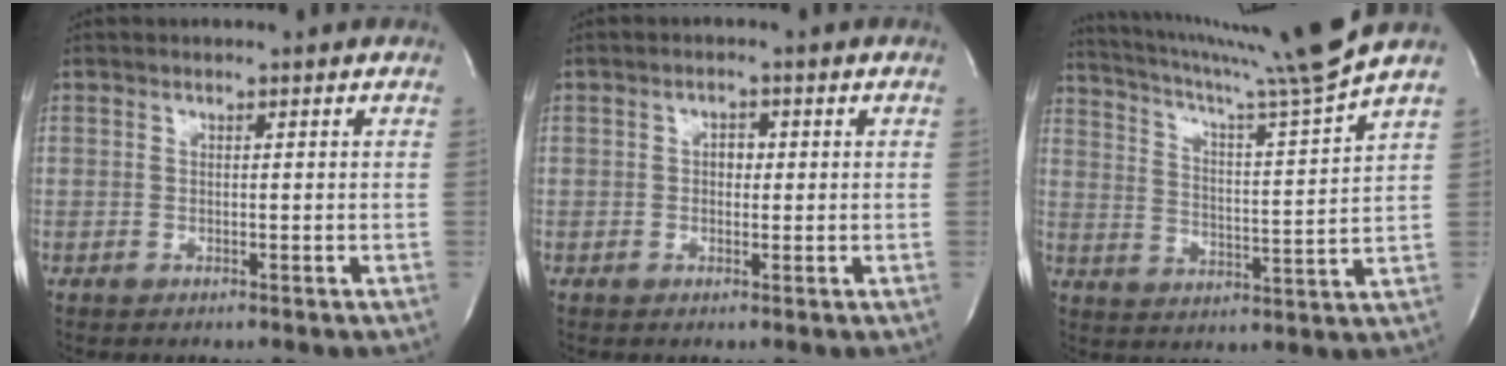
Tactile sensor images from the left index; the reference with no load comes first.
{"total": 1.8, "force": [0.1, 1.2, 1.3], "torque": [-0.020, 0.004, 0.001]}
{"total": 15.0, "force": [13.4, -3.9, 5.4], "torque": [-0.101, -0.052, 0.207]}